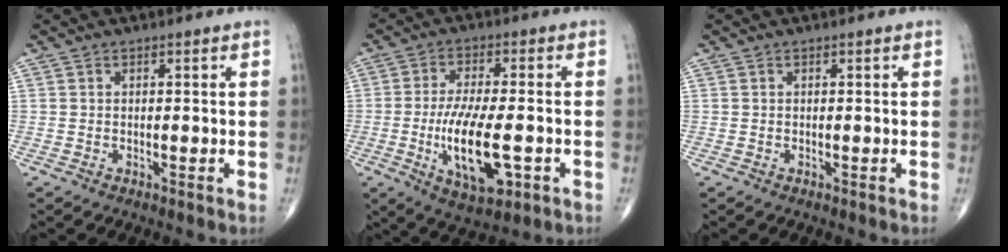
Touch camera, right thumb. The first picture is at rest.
{"total": 13.3, "force": [-3.2, 4.8, 12.0], "torque": [-0.217, -0.006, -0.047]}
{"total": 0.0}